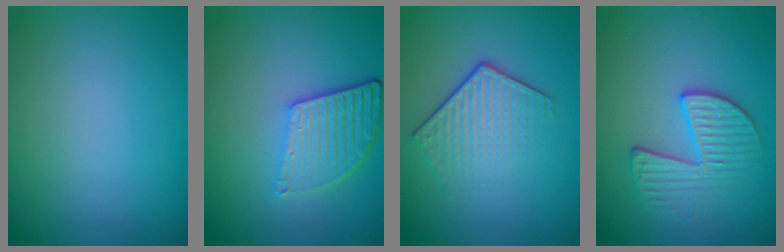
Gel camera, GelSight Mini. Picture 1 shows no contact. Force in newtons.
{"total": 5.2, "press": 3.8, "slide": 3.6}
{"total": 4.3, "press": 3.0, "slide": 3.0}
{"total": 3.5, "press": 3.1, "slide": 1.8}